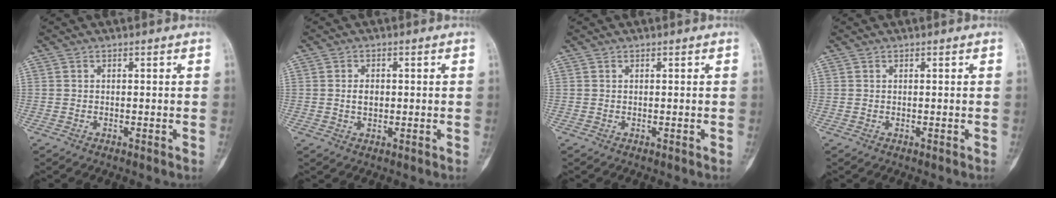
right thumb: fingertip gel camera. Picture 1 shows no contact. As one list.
[{"total": 2.4, "force": [0.1, 1.6, 1.8], "torque": [-0.023, 0.001, 0.002]}, {"total": 0.0}, {"total": 0.0}]